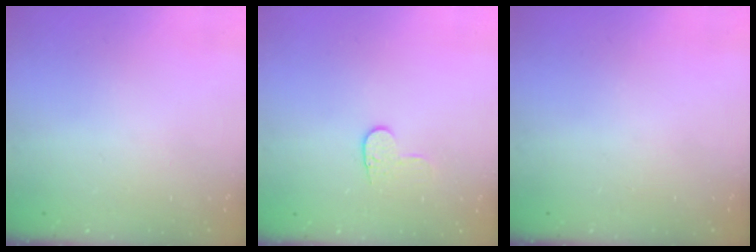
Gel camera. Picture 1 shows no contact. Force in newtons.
{"total": 5.3, "press": 5.2, "slide": 0.5}
{"total": 0.0}